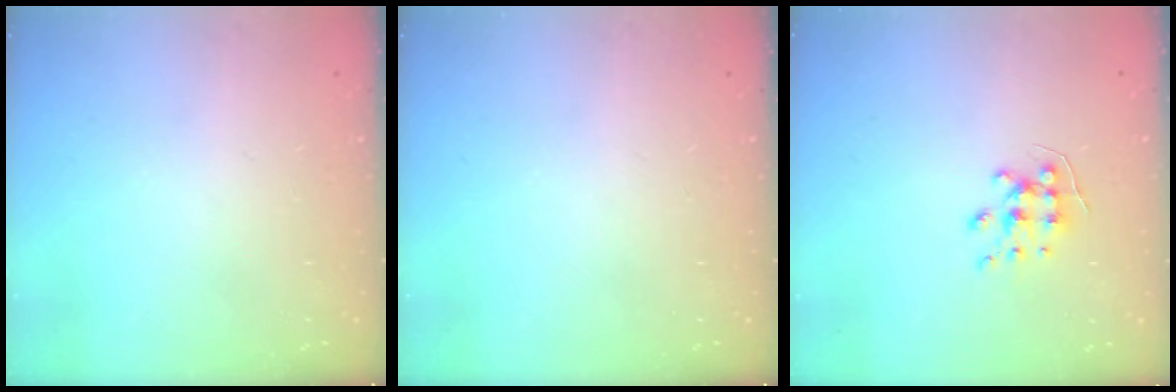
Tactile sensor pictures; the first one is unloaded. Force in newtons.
{"total": 0.0}
{"total": 6.4, "press": 6.4, "slide": 0.6}